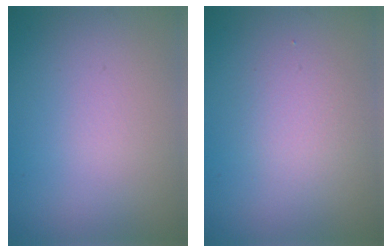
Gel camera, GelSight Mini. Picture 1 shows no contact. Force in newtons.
{"total": 2.0, "press": 2.0, "slide": 0.1}